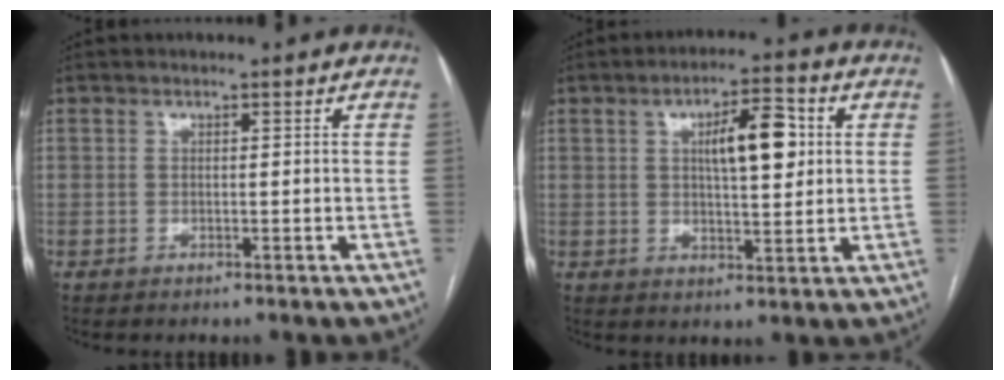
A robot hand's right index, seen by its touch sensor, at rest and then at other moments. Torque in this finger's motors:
{"motor_torque": [0.60, 0.44, 0.24, 0.10]}